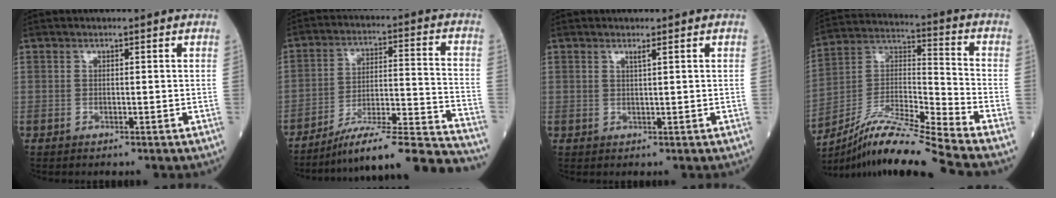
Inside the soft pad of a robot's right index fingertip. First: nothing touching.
{"total": 21.7, "force": [-20.1, -0.5, 8.1], "torque": [-0.084, 0.015, -0.295]}
{"total": 0.9, "force": [0.6, -0.2, 0.6], "torque": [-0.015, -0.005, 0.011]}
{"total": 15.9, "force": [-13.8, -2.3, 7.4], "torque": [-0.141, 0.012, -0.252]}